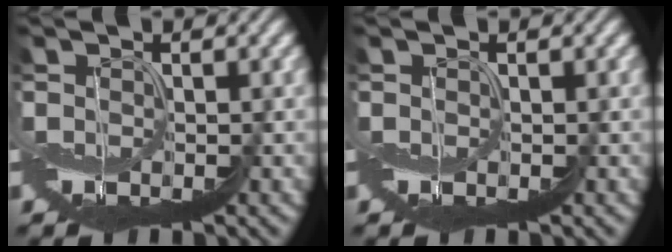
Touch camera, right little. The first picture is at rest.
{"total": 0.0}